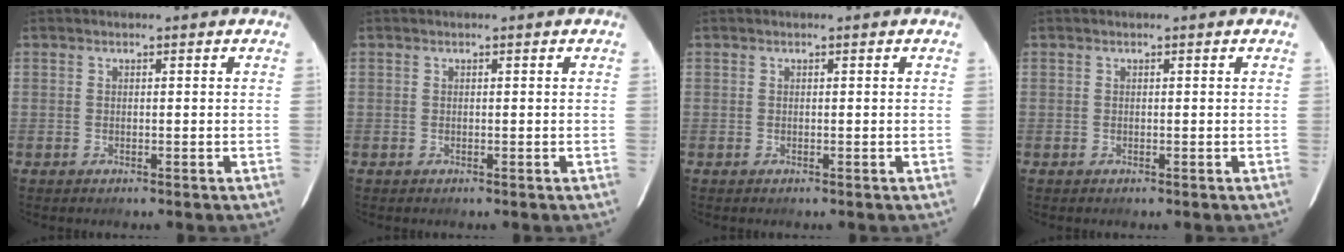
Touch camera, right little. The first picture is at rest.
{"total": 0.0}
{"total": 0.0}
{"total": 0.0}